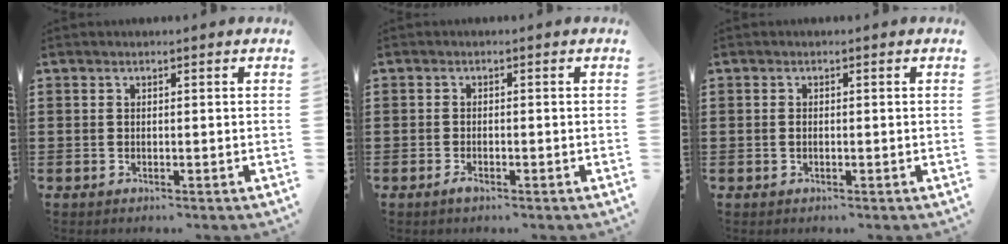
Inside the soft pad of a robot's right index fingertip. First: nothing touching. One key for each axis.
{"total": 1.2, "fx": -0.7, "fy": 0.3, "fz": 0.9, "tx": -0.025, "ty": -0.009, "tz": -0.014}
{"total": 0.5, "fx": -0.1, "fy": 0.1, "fz": 0.5, "tx": -0.014, "ty": -0.005, "tz": 0.000}